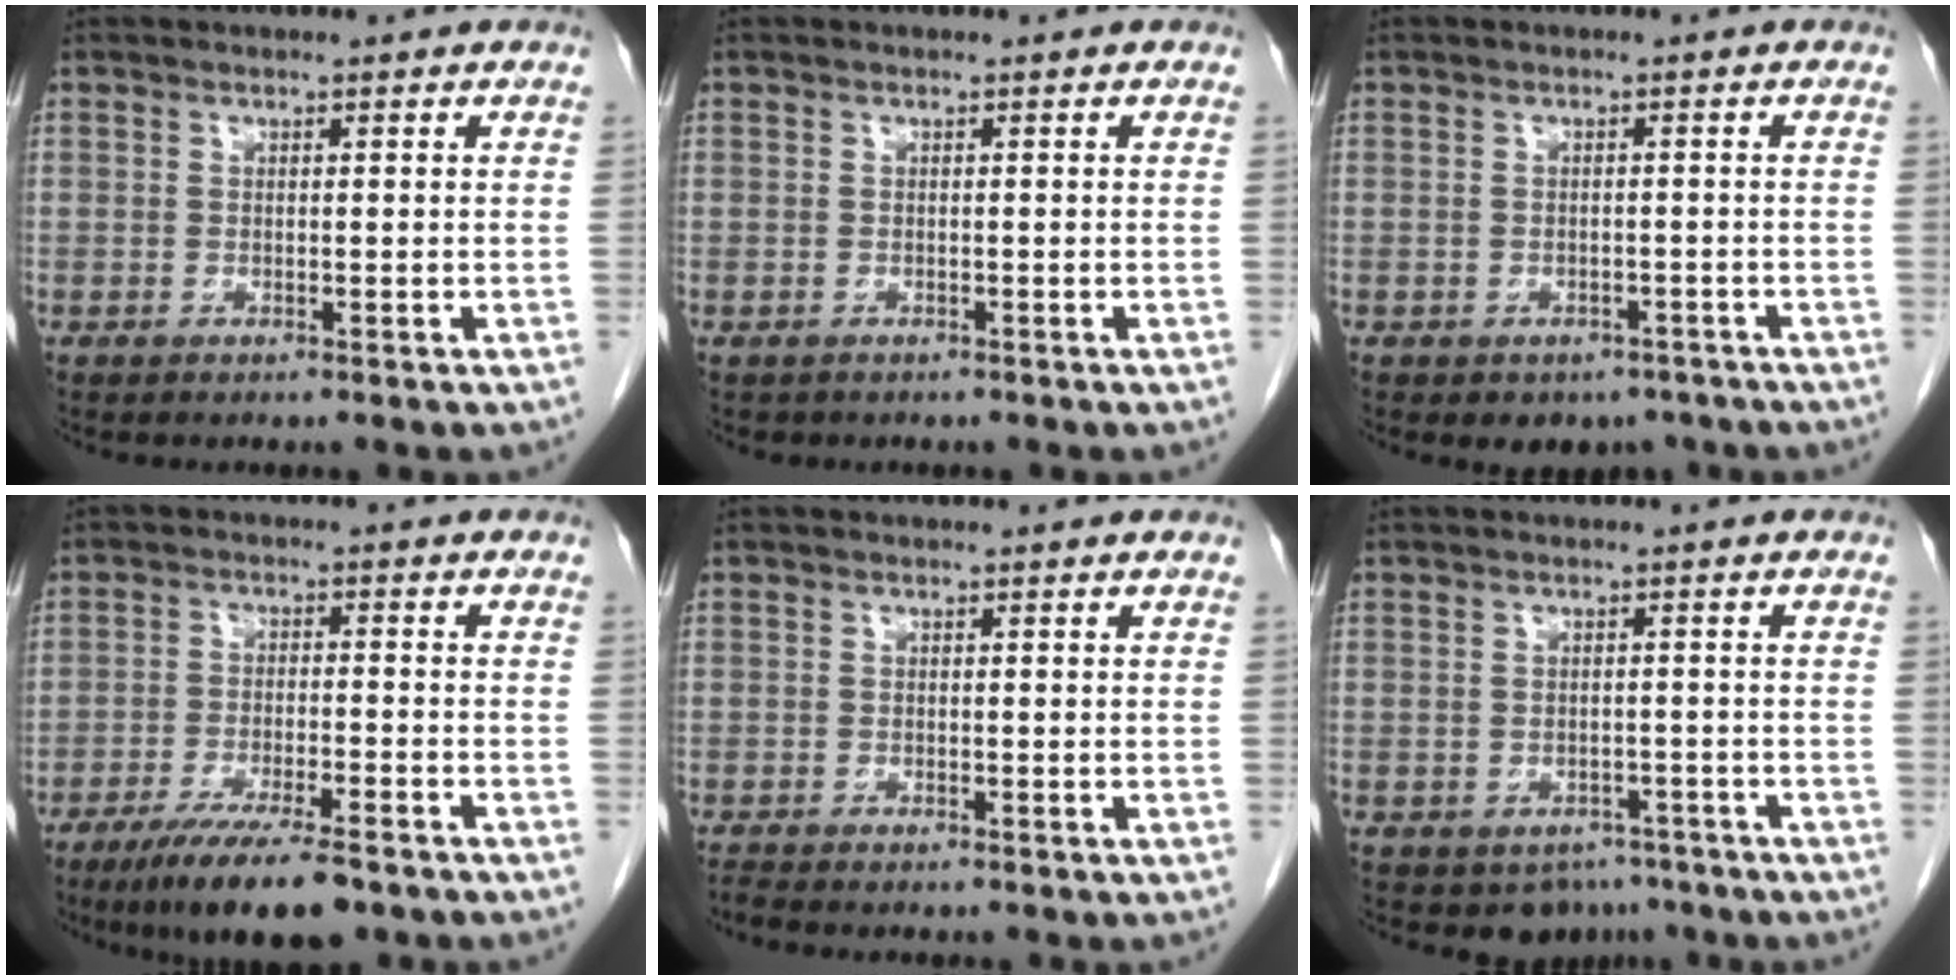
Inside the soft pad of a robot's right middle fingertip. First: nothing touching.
{"total": 0.6, "force": [-0.4, 0.4, 0.0], "torque": [-0.014, 0.002, -0.005]}
{"total": 4.2, "force": [-2.9, 2.7, 1.1], "torque": [-0.005, 0.006, -0.032]}
{"total": 10.5, "force": [-7.7, 1.5, 7.0], "torque": [-0.114, -0.022, -0.123]}
{"total": 0.9, "force": [-0.9, -0.1, 0.1], "torque": [-0.013, -0.006, -0.018]}
{"total": 4.2, "force": [-3.0, 2.8, 0.9], "torque": [-0.001, 0.006, -0.035]}